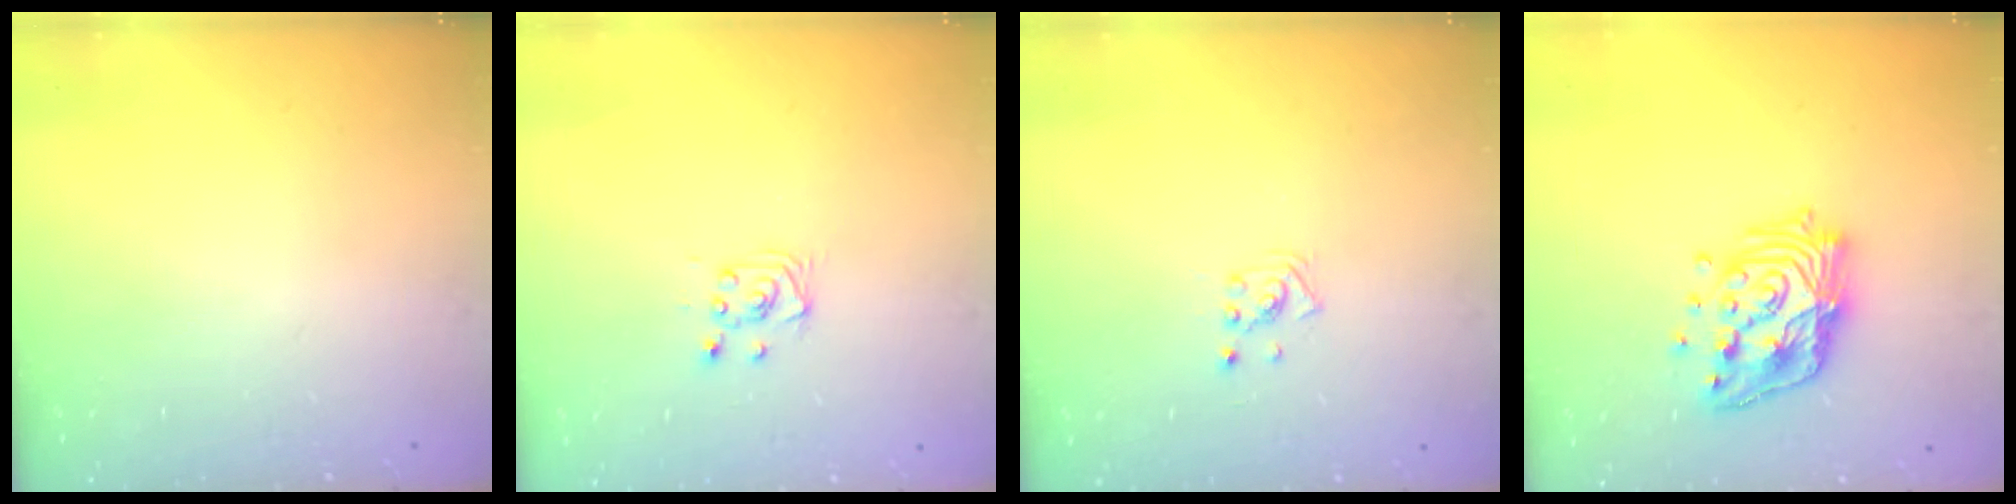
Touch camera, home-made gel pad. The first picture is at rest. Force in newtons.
{"total": 3.6, "press": 3.6, "slide": 0.3}
{"total": 1.9, "press": 1.9, "slide": 0.1}
{"total": 16.7, "press": 16.7, "slide": 1.4}